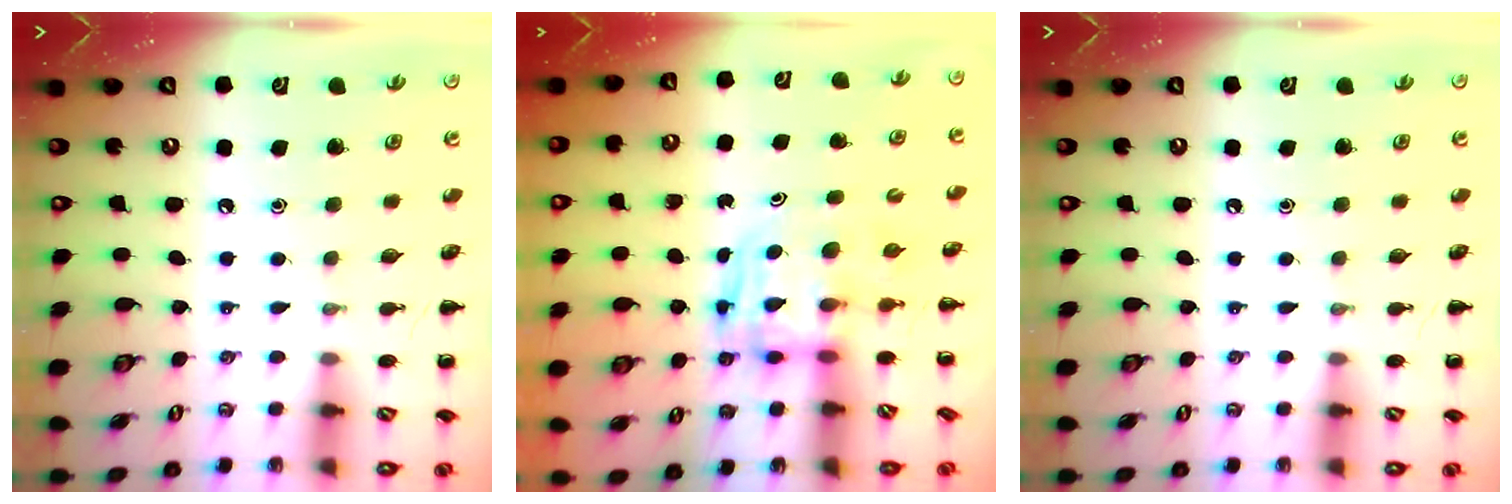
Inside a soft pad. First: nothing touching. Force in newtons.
{"total": 2.6, "press": 2.6, "slide": 0.2}
{"total": 0.0}